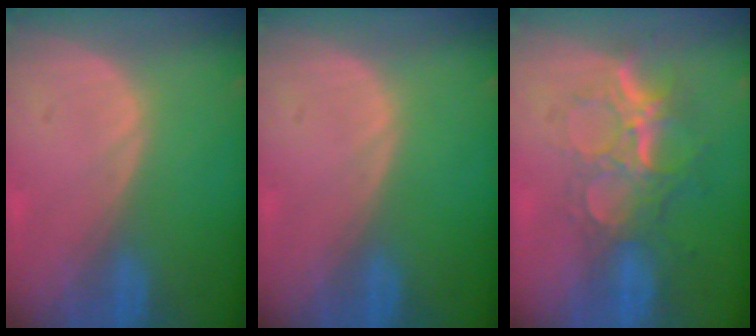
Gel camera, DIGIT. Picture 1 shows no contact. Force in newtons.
{"total": 0.0}
{"total": 9.1, "press": 7.7, "slide": 4.8}